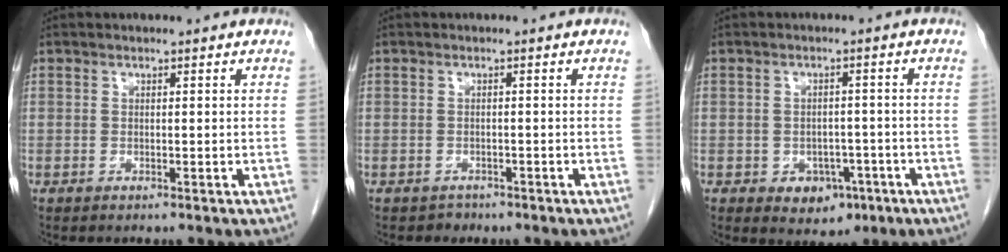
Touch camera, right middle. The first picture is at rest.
{"total": 1.3, "force": [-1.0, 0.8, -0.2], "torque": [-0.006, 0.002, -0.017]}
{"total": 5.1, "force": [-2.3, 3.8, 2.6], "torque": [-0.032, 0.004, -0.020]}